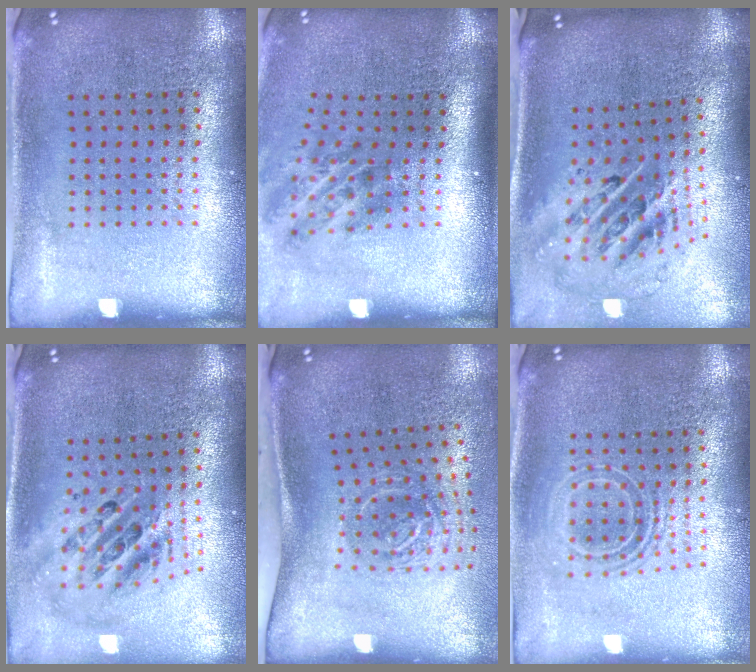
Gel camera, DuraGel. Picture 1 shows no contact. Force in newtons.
{"total": 2.0, "press": 1.3, "slide": 1.5}
{"total": 2.5, "press": 1.7, "slide": 1.8}
{"total": 2.4, "press": 1.7, "slide": 1.7}
{"total": 2.0, "press": 1.3, "slide": 1.5}
{"total": 1.7, "press": 1.3, "slide": 1.1}